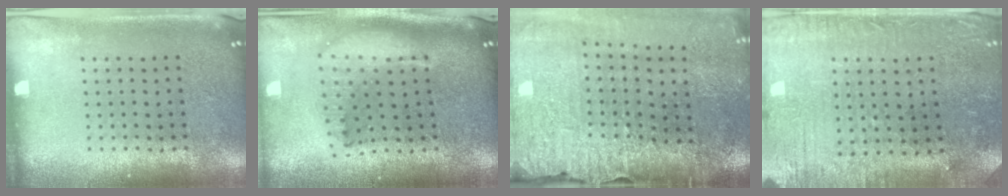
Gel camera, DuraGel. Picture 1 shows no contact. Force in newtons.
{"total": 2.2, "press": 1.7, "slide": 1.4}
{"total": 3.7, "press": 3.4, "slide": 1.4}
{"total": 0.9, "press": 0.7, "slide": 0.5}